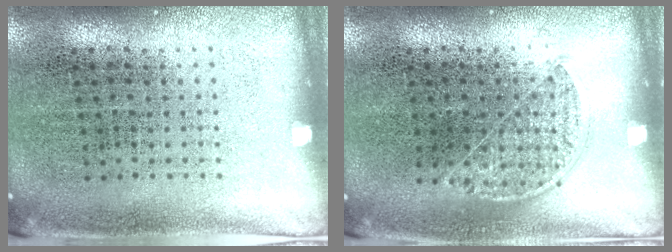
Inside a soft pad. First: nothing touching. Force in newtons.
{"total": 0.8, "press": 0.6, "slide": 0.6}